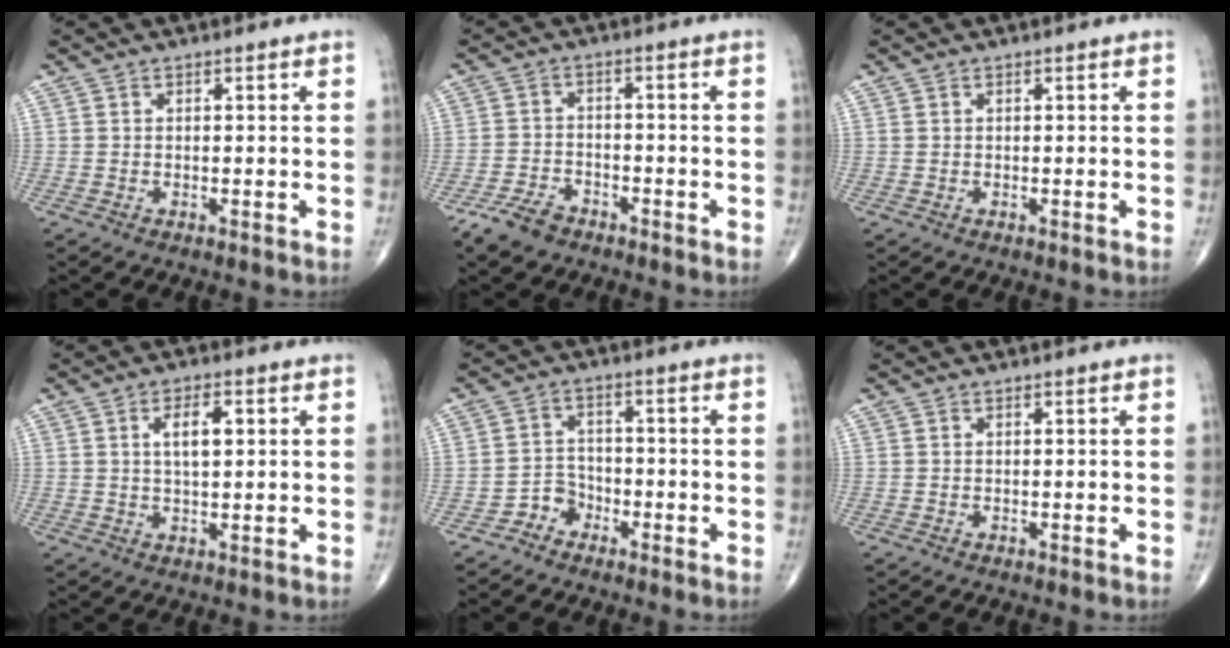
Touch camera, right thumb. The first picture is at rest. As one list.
[{"total": 5.7, "force": [-4.1, 3.3, 2.2], "torque": [-0.037, 0.016, -0.078]}, {"total": 0.0}, {"total": 5.5, "force": [1.4, 2.4, 4.8], "torque": [-0.079, 0.000, 0.024]}, {"total": 3.9, "force": [-2.6, 2.9, 0.3], "torque": [0.017, 0.022, -0.054]}, {"total": 0.0}]